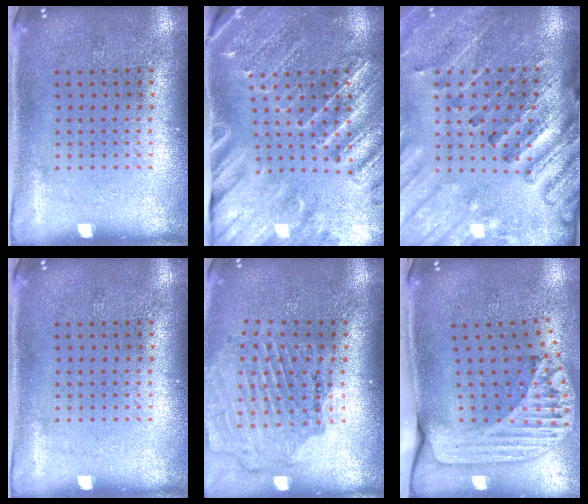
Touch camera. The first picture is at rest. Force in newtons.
{"total": 3.2, "press": 3.1, "slide": 0.8}
{"total": 2.8, "press": 2.7, "slide": 0.6}
{"total": 0.0}
{"total": 1.6, "press": 1.6, "slide": 0.1}
{"total": 2.4, "press": 1.7, "slide": 1.6}